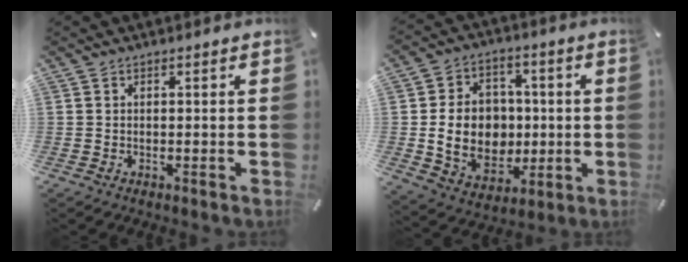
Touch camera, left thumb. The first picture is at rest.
{"total": 14.7, "force": [-0.4, 12.2, 8.1], "torque": [-0.161, 0.007, 0.005]}